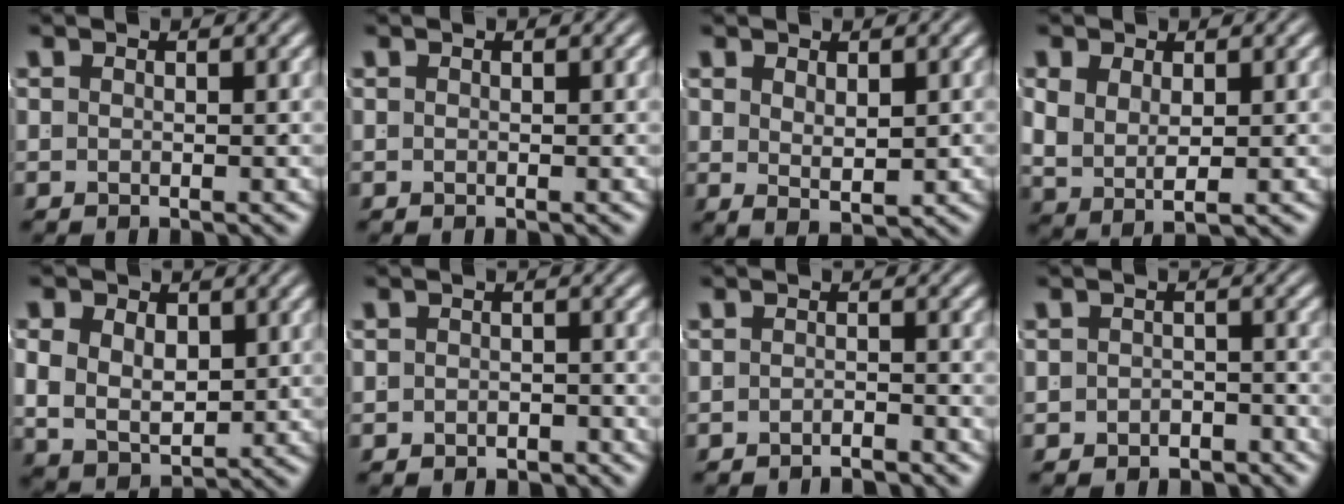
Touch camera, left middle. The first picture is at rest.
{"total": 0.0}
{"total": 2.2, "force": [0.2, 0.0, 2.1], "torque": [-0.028, -0.017, 0.021]}
{"total": 5.1, "force": [-0.2, 3.5, 3.6], "torque": [-0.093, -0.025, 0.010]}
{"total": 6.7, "force": [0.0, 5.4, 4.0], "torque": [-0.086, -0.028, 0.011]}
{"total": 1.5, "force": [-1.5, 0.4, 0.0], "torque": [0.003, -0.007, -0.020]}
{"total": 2.0, "force": [-2.0, -0.5, -0.1], "torque": [0.008, -0.004, -0.032]}
{"total": 2.5, "force": [-2.3, 0.9, -0.2], "torque": [0.007, -0.008, -0.037]}